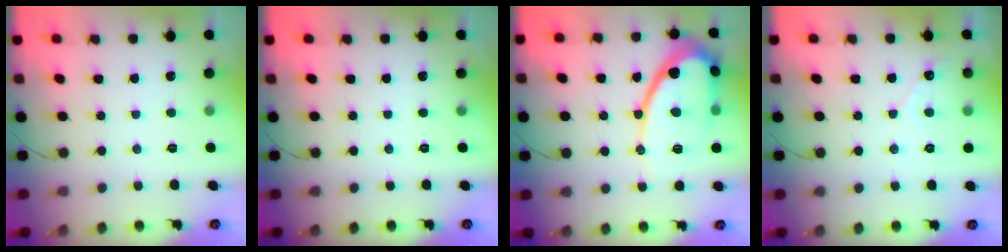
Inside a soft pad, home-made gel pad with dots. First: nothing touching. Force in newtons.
{"total": 0.0}
{"total": 14.0, "press": 13.9, "slide": 1.2}
{"total": 2.5, "press": 2.5, "slide": 0.1}